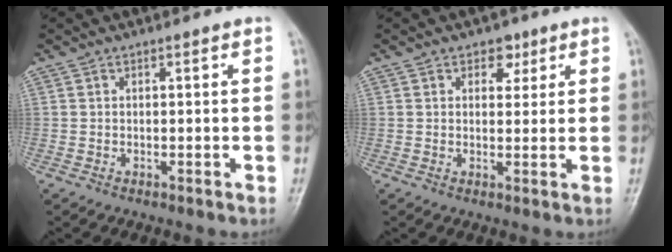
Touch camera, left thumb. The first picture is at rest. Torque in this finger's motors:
{"motor_torque": [-0.24, -0.10, -0.28, -0.03, 0.00]}